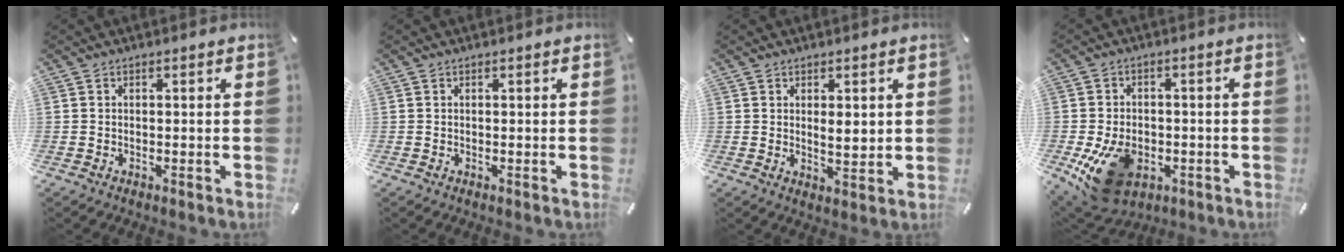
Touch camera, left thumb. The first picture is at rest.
{"total": 0.0}
{"total": 3.6, "force": [1.2, 1.7, 2.9], "torque": [-0.044, -0.005, 0.018]}
{"total": 13.0, "force": [-4.2, 9.0, 8.4], "torque": [-0.161, 0.015, -0.070]}